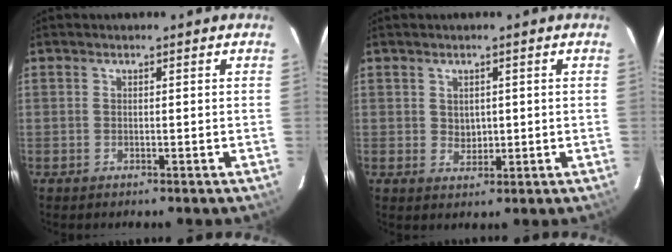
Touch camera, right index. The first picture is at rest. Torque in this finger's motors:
{"motor_torque": [-0.04, 0.13, 0.13, 0.00]}